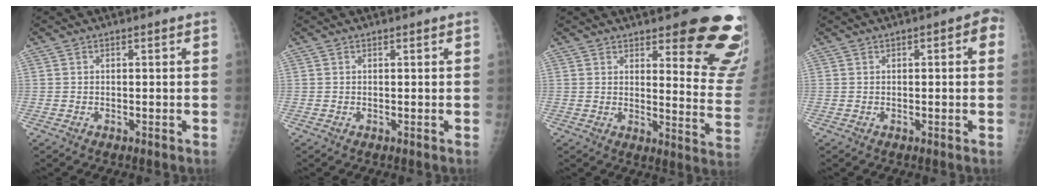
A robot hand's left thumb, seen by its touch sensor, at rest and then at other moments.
{"total": 0.0}
{"total": 16.9, "force": [11.6, 4.6, 11.5], "torque": [-0.096, -0.087, 0.136]}
{"total": 3.3, "force": [0.8, 1.4, 2.9], "torque": [-0.025, 0.011, 0.003]}